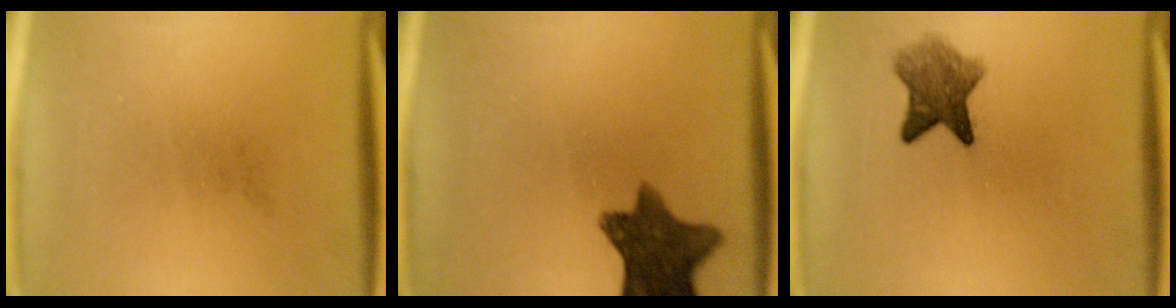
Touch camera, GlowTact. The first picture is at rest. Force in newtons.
{"total": 10.8}
{"total": 5.7}